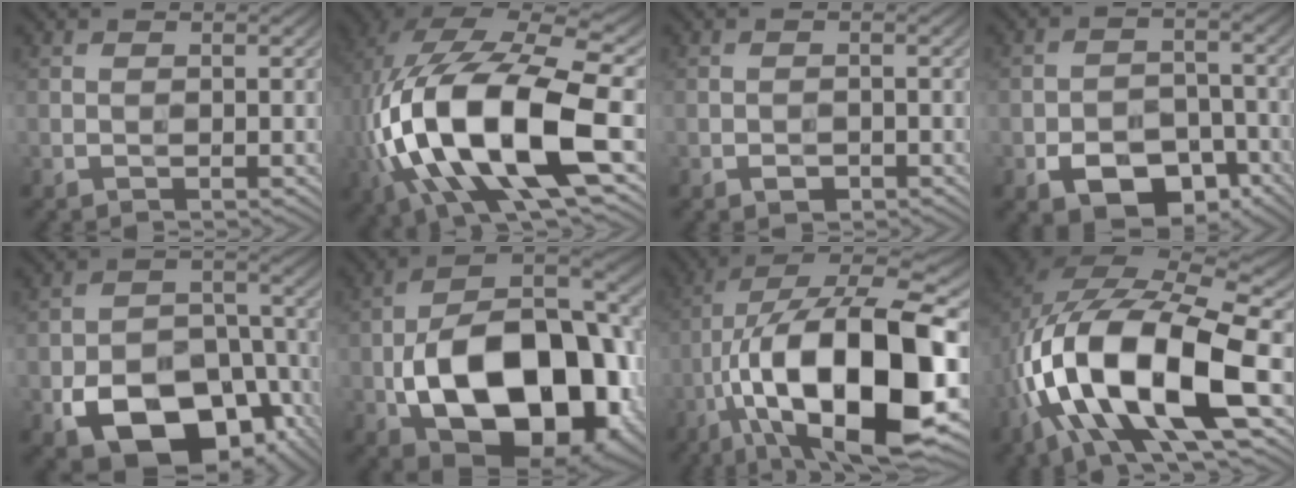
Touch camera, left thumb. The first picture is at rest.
{"total": 19.6, "force": [-3.9, 8.5, 17.3], "torque": [-0.361, -0.025, -0.051]}
{"total": 1.2, "force": [-0.7, 0.7, 0.6], "torque": [-0.008, -0.001, -0.013]}
{"total": 8.7, "force": [-4.8, 5.3, 5.0], "torque": [-0.083, -0.015, -0.079]}
{"total": 15.9, "force": [-7.7, 10.0, 9.7], "torque": [-0.171, -0.040, -0.119]}
{"total": 18.5, "force": [-5.3, 11.0, 14.0], "torque": [-0.234, -0.033, -0.089]}
{"total": 20.7, "force": [-5.4, 7.9, 18.4], "torque": [-0.346, 0.001, -0.085]}
{"total": 18.4, "force": [-5.9, 8.2, 15.4], "torque": [-0.324, -0.015, -0.101]}